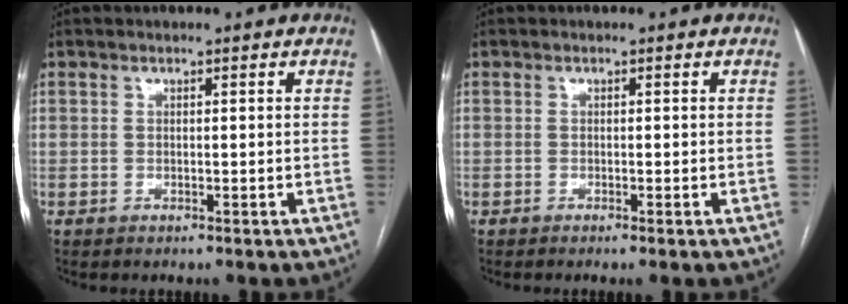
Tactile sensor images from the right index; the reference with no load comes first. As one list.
[{"total": 0.8, "force": [-0.3, 0.0, 0.7], "torque": [-0.011, -0.001, -0.003]}]